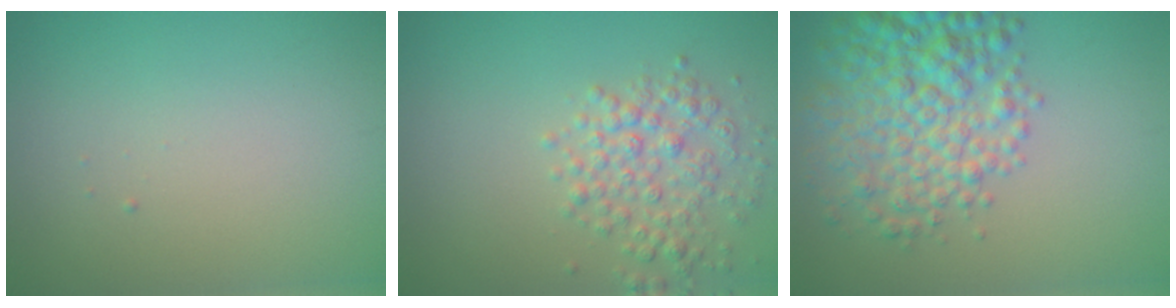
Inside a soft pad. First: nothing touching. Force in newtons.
{"total": 3.3, "press": 3.3, "slide": 0.1}
{"total": 6.5, "press": 6.5, "slide": 0.1}